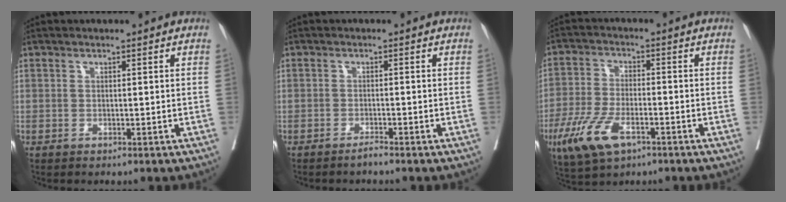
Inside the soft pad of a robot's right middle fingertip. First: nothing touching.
{"total": 1.2, "force": [-1.1, -0.2, 0.5], "torque": [-0.010, -0.002, -0.020]}
{"total": 9.4, "force": [-4.8, 3.8, 7.0], "torque": [-0.154, -0.012, -0.087]}